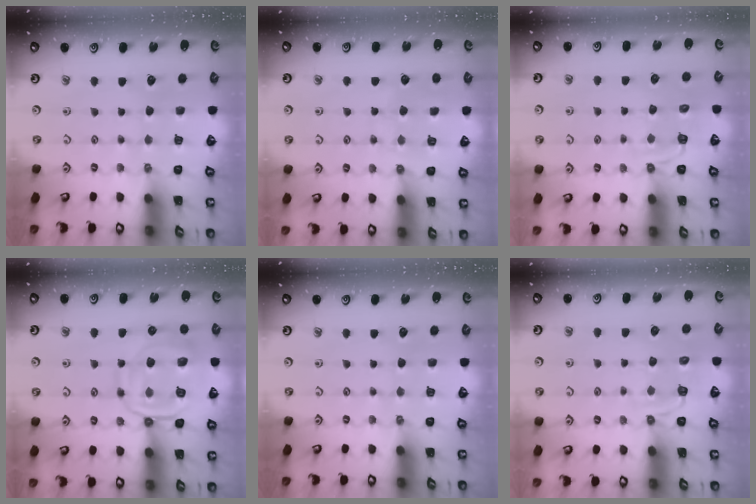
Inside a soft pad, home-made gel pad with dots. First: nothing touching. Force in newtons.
{"total": 5.0, "press": 4.9, "slide": 0.7}
{"total": 2.7, "press": 1.4, "slide": 2.3}
{"total": 12.6, "press": 12.6, "slide": 1.2}
{"total": 0.0}
{"total": 2.7, "press": 1.4, "slide": 2.3}